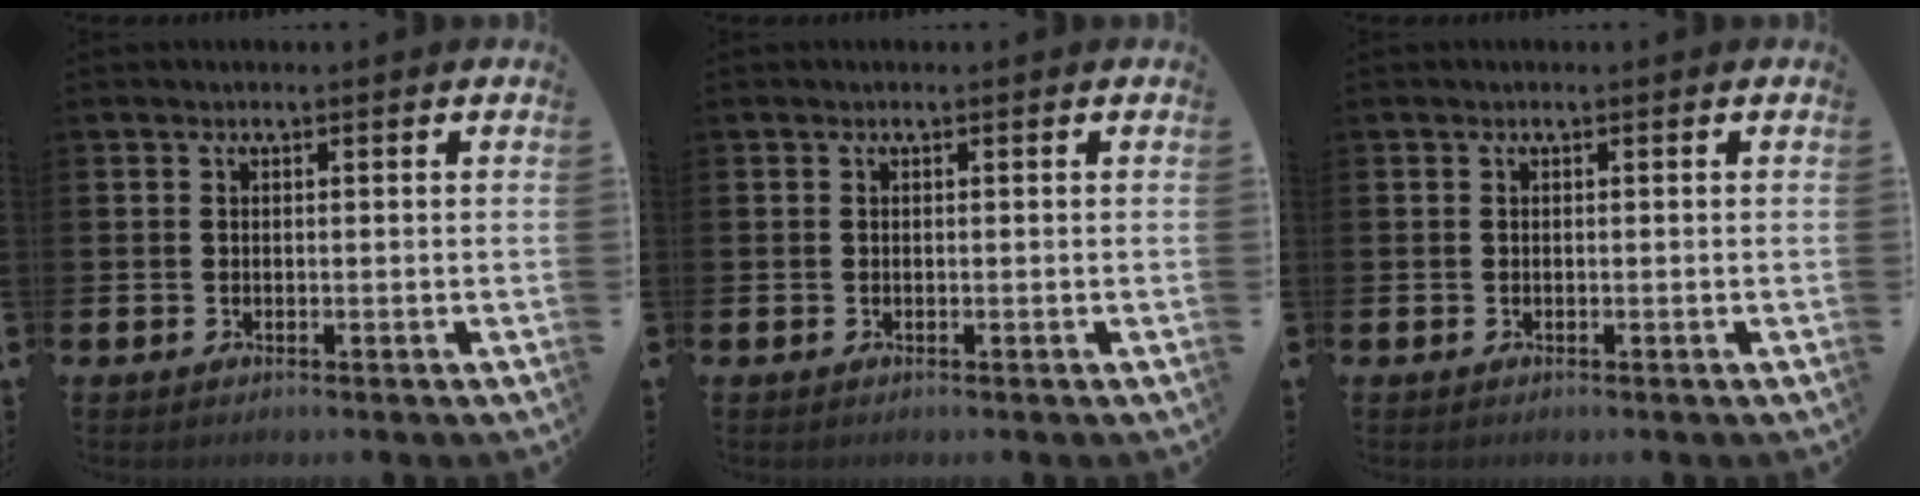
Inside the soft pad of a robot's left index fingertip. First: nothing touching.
{"total": 0.0}
{"total": 0.0}